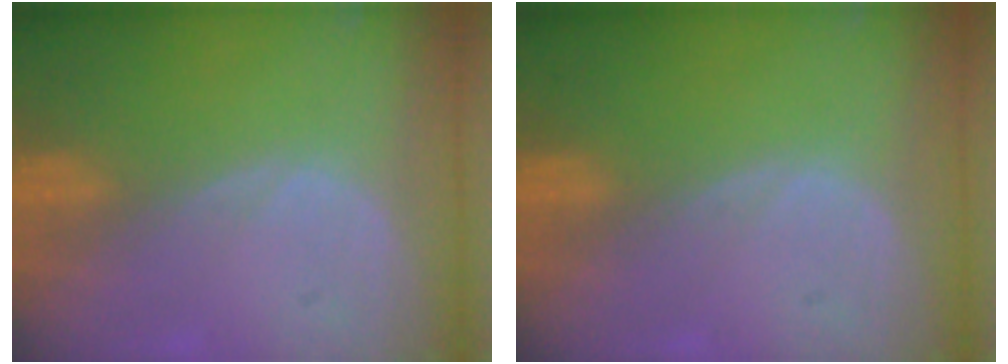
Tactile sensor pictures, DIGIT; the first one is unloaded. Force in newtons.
{"total": 0.0}